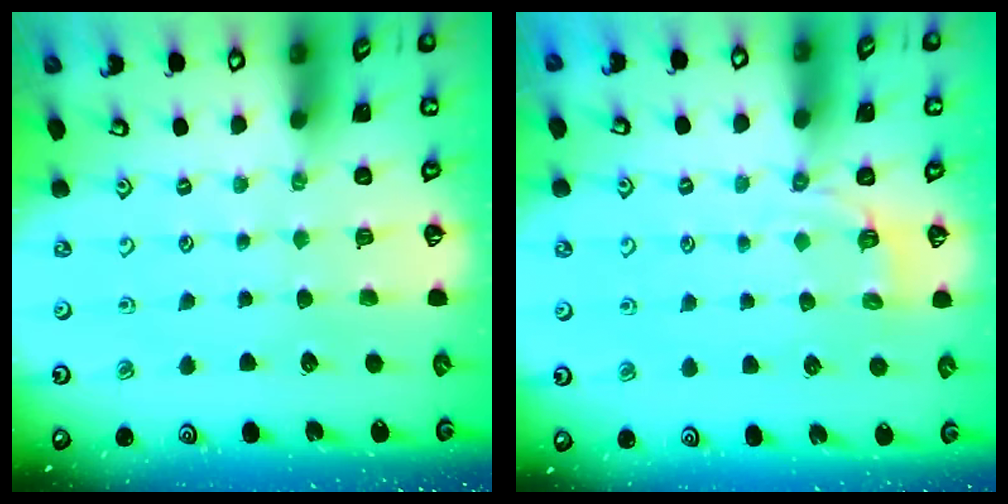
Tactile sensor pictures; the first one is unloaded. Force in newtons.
{"total": 2.9, "press": 2.0, "slide": 2.1}